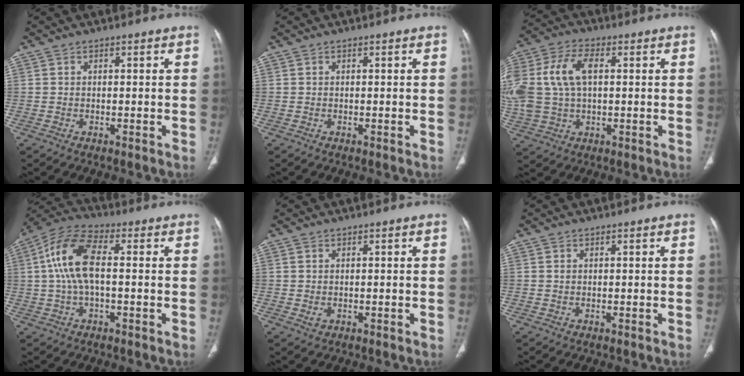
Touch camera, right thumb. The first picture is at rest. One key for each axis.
{"total": 0.0}
{"total": 16.5, "fx": 2.4, "fy": 10.3, "fz": 12.6, "tx": -0.303, "ty": 0.017, "tz": 0.048}
{"total": 11.7, "fx": 0.9, "fy": 5.1, "fz": 10.5, "tx": -0.227, "ty": 0.029, "tz": 0.009}
{"total": 1.1, "fx": 0.0, "fy": 0.8, "fz": 0.8, "tx": -0.015, "ty": -0.003, "tz": 0.004}
{"total": 0.5, "fx": 0.1, "fy": 0.4, "fz": 0.3, "tx": -0.004, "ty": 0.001, "tz": 0.003}